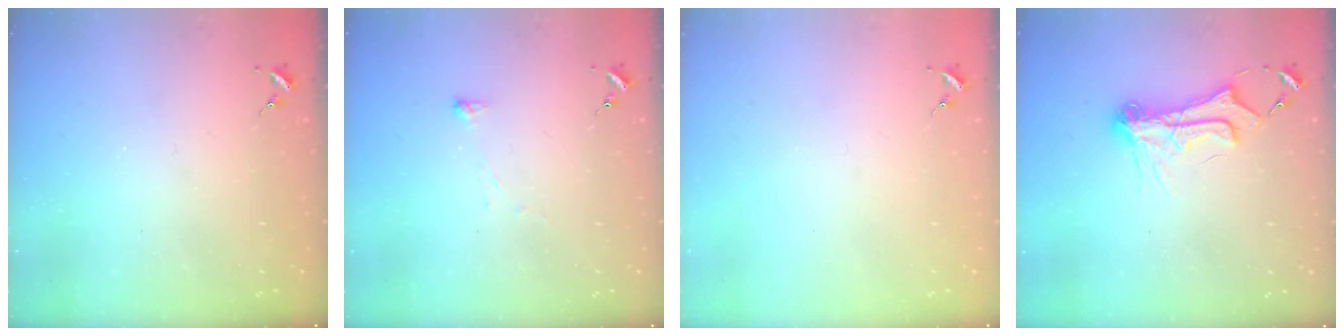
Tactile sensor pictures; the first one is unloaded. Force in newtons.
{"total": 2.9, "press": 2.8, "slide": 0.4}
{"total": 0.0}
{"total": 12.5, "press": 12.5, "slide": 0.7}